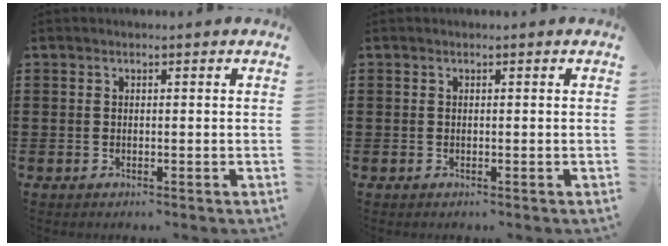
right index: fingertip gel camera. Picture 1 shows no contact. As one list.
[{"total": 0.0}]